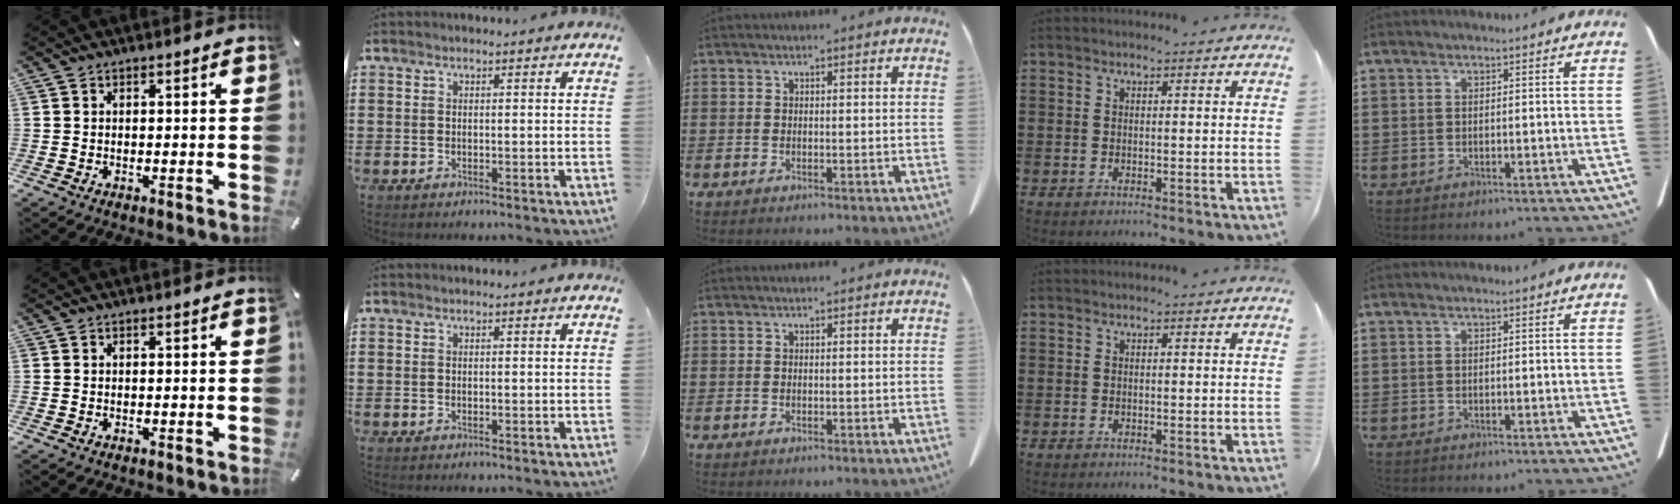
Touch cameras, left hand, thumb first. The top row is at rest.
{}